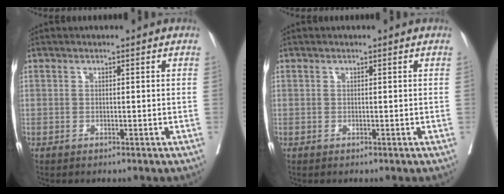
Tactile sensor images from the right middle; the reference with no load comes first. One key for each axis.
{"total": 0.0}